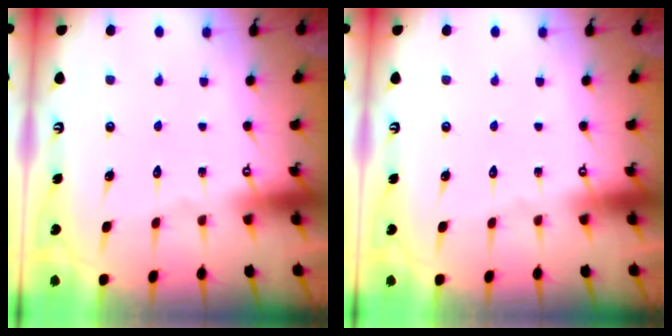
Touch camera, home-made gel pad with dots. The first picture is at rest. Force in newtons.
{"total": 0.0}